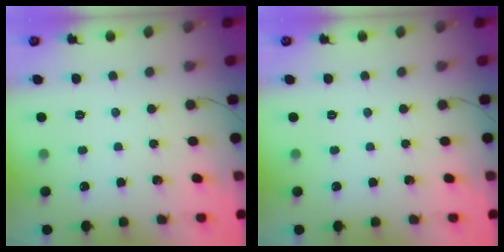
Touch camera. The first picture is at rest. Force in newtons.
{"total": 0.0}